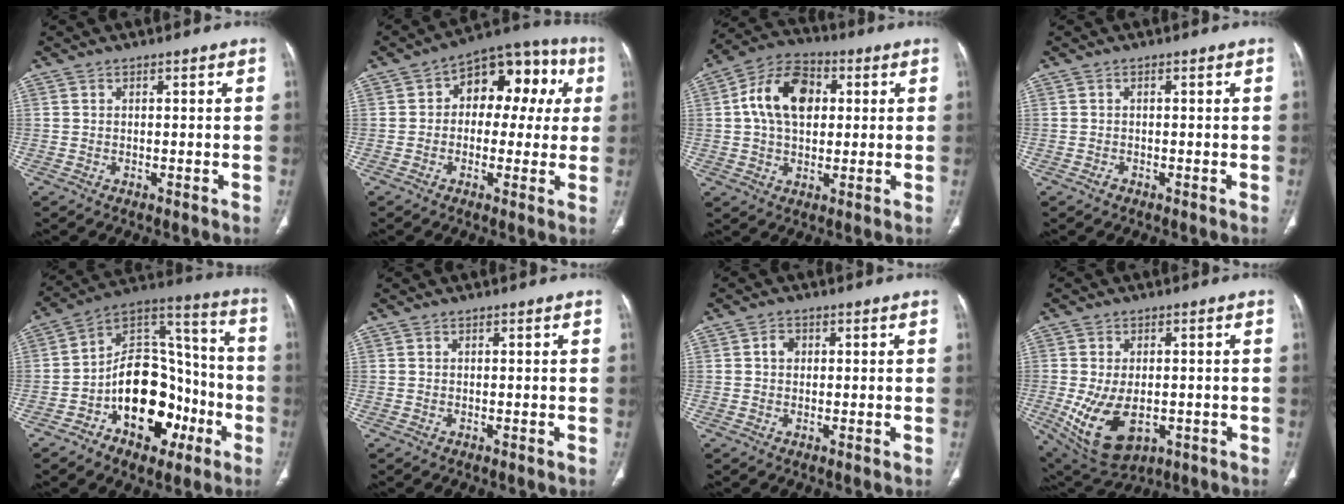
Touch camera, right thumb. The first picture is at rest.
{"total": 14.4, "force": [2.6, 9.3, 10.7], "torque": [-0.081, 0.043, 0.026]}
{"total": 13.2, "force": [2.4, 8.8, 9.6], "torque": [-0.151, 0.018, 0.032]}
{"total": 0.7, "force": [-0.5, 0.5, 0.3], "torque": [-0.005, 0.001, -0.009]}
{"total": 20.0, "force": [-7.0, 12.8, 13.6], "torque": [-0.157, 0.075, -0.106]}
{"total": 0.0}
{"total": 2.0, "force": [0.4, 1.6, 1.1], "torque": [-0.011, 0.005, 0.004]}
{"total": 12.7, "force": [-2.9, 7.6, 9.7], "torque": [-0.171, -0.003, -0.024]}